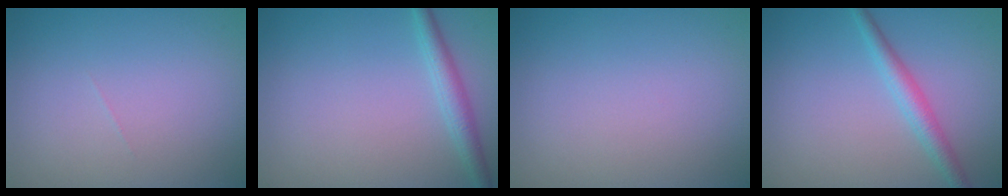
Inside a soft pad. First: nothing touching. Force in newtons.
{"total": 2.2, "press": 2.2, "slide": 0.1}
{"total": 0.0}
{"total": 2.4, "press": 2.4, "slide": 0.1}